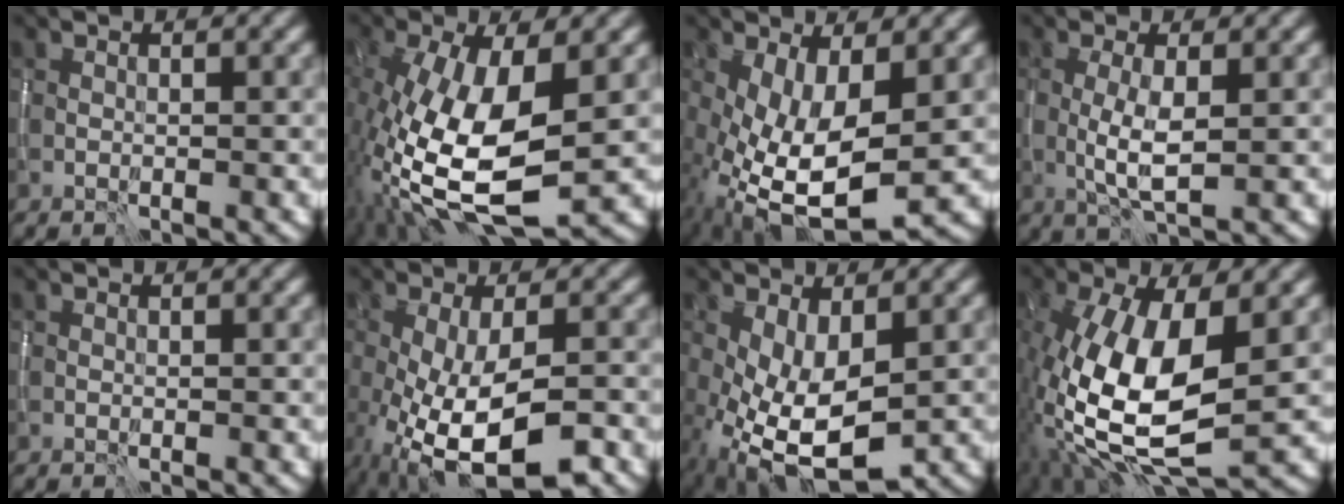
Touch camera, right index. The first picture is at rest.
{"total": 12.4, "force": [-1.7, 5.4, 11.1], "torque": [-0.232, -0.017, -0.030]}
{"total": 10.2, "force": [-2.4, 4.3, 8.9], "torque": [-0.182, -0.025, -0.030]}
{"total": 3.3, "force": [-0.2, 0.7, 3.2], "torque": [-0.067, -0.002, -0.003]}
{"total": 0.0}
{"total": 10.2, "force": [-4.2, 3.9, 8.5], "torque": [-0.168, -0.025, -0.059]}
{"total": 7.6, "force": [-1.7, 3.6, 6.4], "torque": [-0.144, -0.019, -0.021]}
{"total": 12.3, "force": [-1.0, 5.7, 10.8], "torque": [-0.228, -0.012, -0.019]}